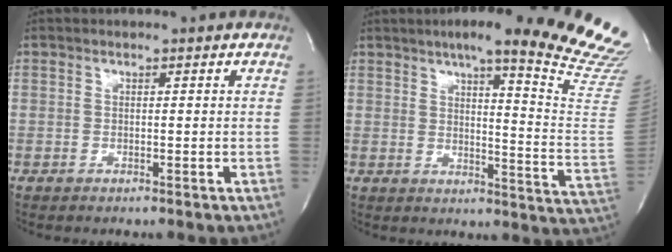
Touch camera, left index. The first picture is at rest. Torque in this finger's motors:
{"motor_torque": [-0.01, -0.02, 0.17, 0.07]}